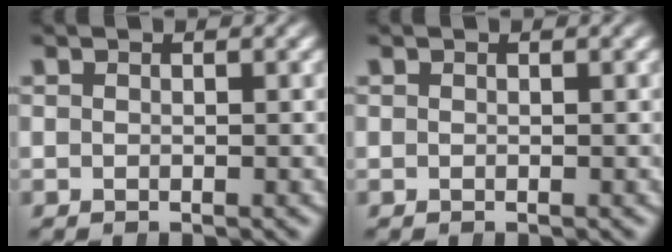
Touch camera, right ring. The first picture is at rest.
{"total": 0.0}